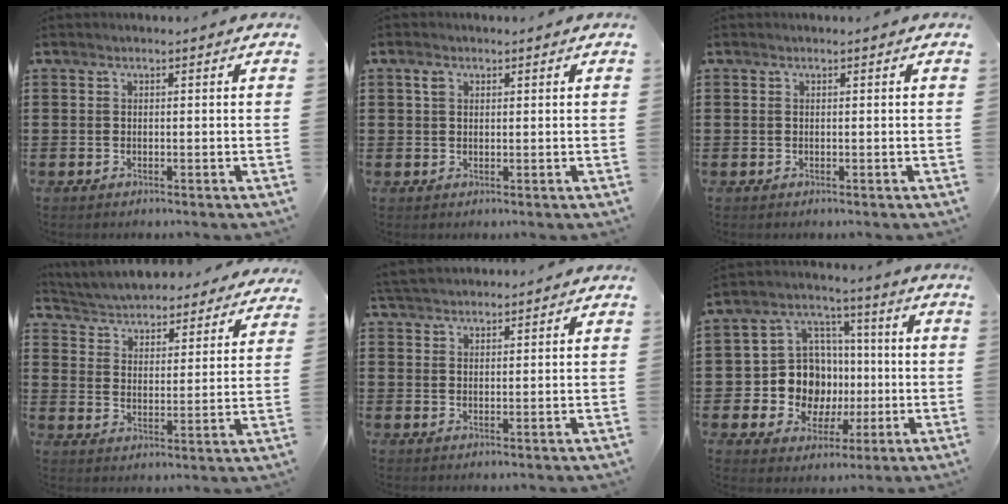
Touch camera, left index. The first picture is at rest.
{"total": 1.7, "force": [0.8, 1.0, 1.1], "torque": [-0.024, 0.007, 0.014]}
{"total": 0.0}
{"total": 4.2, "force": [4.1, 0.2, 0.0], "torque": [-0.023, -0.034, 0.066]}
{"total": 2.9, "force": [2.8, 0.5, 0.6], "torque": [-0.020, -0.001, 0.054]}
{"total": 10.6, "force": [-0.5, 10.1, 3.4], "torque": [-0.111, 0.004, 0.000]}